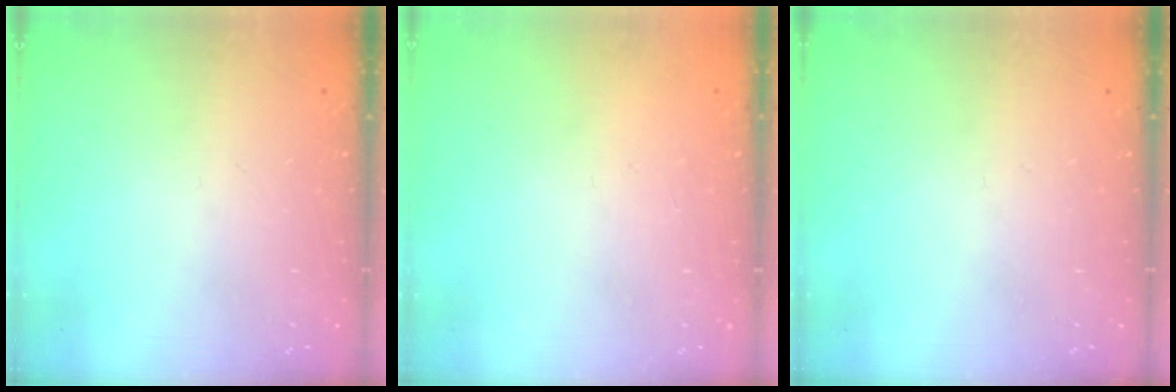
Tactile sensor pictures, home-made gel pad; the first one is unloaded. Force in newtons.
{"total": 2.1, "press": 2.1, "slide": 0.1}
{"total": 0.0}